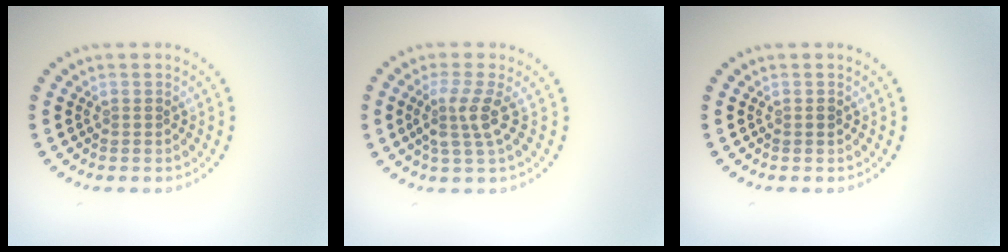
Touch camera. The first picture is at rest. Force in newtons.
{"total": 2.7, "press": 2.0, "slide": 1.8}
{"total": 0.6, "press": 0.6, "slide": 0.1}